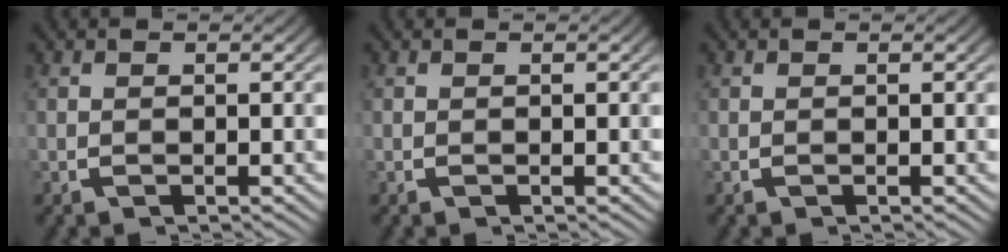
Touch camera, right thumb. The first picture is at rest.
{"total": 0.0}
{"total": 0.0}